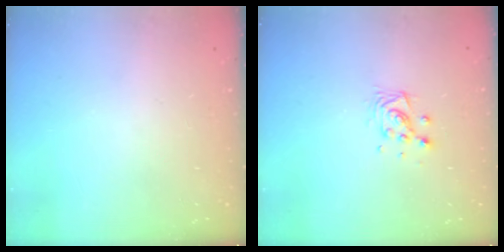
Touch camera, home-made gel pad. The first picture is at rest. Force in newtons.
{"total": 6.3, "press": 6.3, "slide": 0.3}